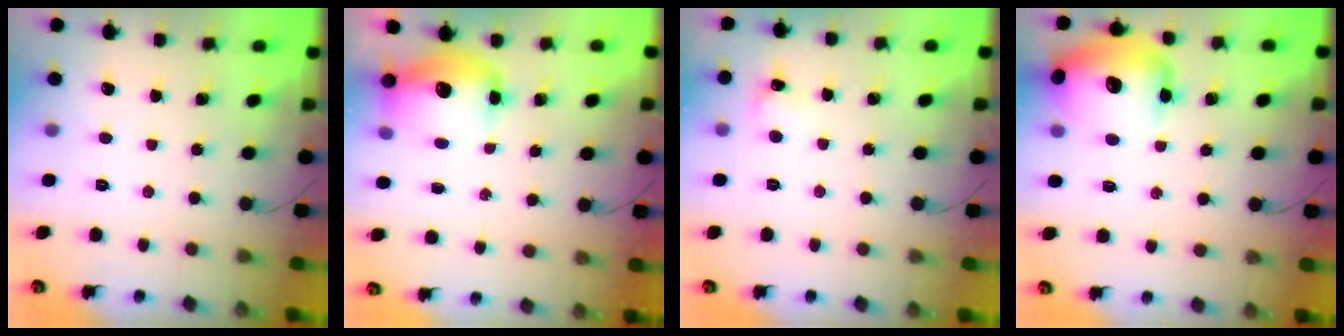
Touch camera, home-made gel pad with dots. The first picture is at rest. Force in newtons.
{"total": 11.7, "press": 11.3, "slide": 2.9}
{"total": 5.2, "press": 5.0, "slide": 1.4}
{"total": 16.7, "press": 16.3, "slide": 3.3}